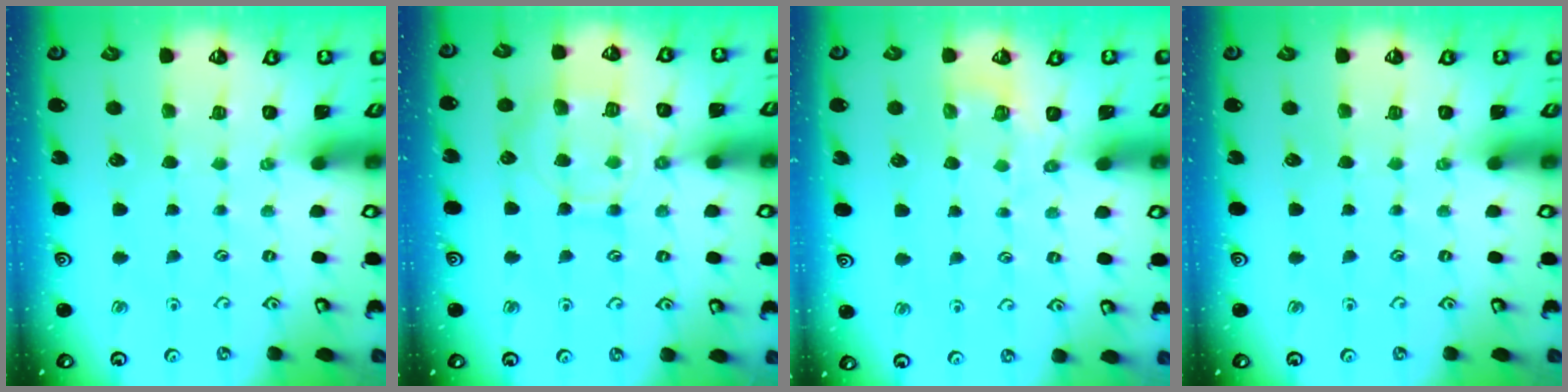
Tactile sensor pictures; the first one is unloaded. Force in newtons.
{"total": 10.5, "press": 10.5, "slide": 0.9}
{"total": 2.3, "press": 1.7, "slide": 1.6}
{"total": 0.0}